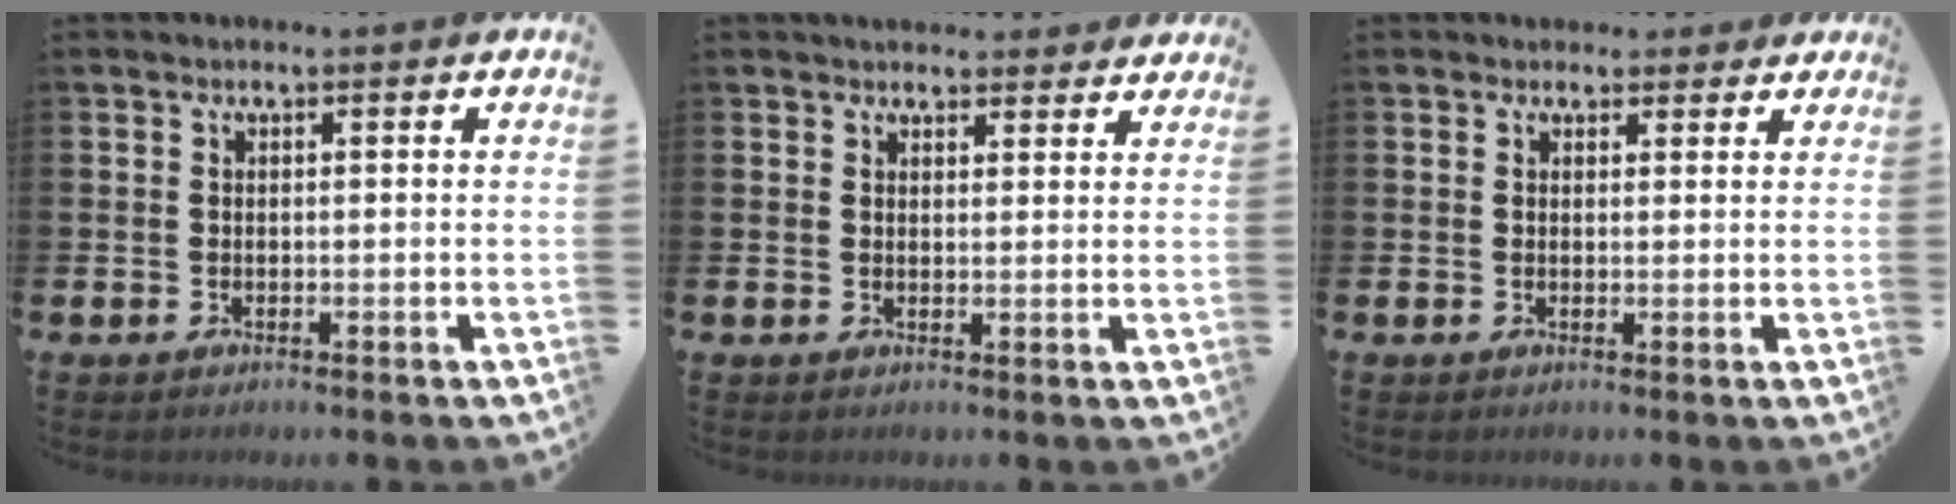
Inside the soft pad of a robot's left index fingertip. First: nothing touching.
{"total": 3.0, "force": [2.9, 0.9, 0.0], "torque": [0.003, -0.015, 0.052]}
{"total": 2.1, "force": [1.8, 1.1, -0.2], "torque": [0.013, -0.003, 0.028]}